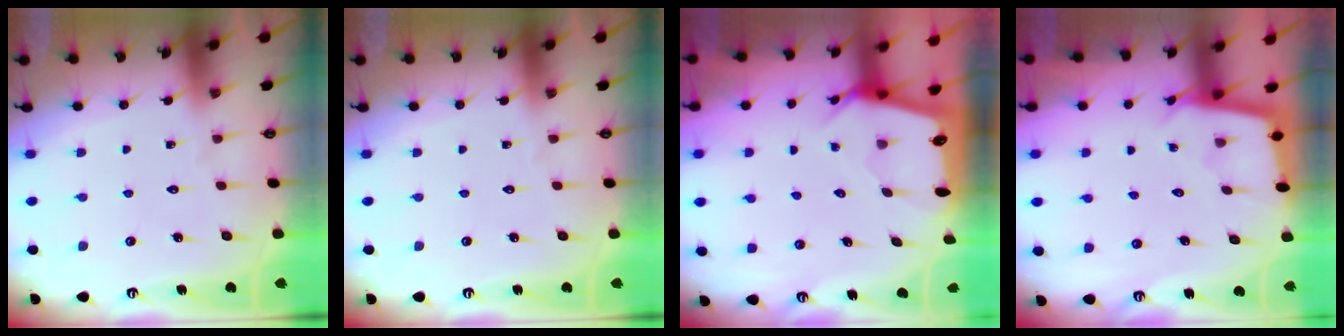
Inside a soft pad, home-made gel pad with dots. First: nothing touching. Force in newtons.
{"total": 0.0}
{"total": 2.7, "press": 2.7, "slide": 0.1}
{"total": 2.4, "press": 2.4, "slide": 0.2}